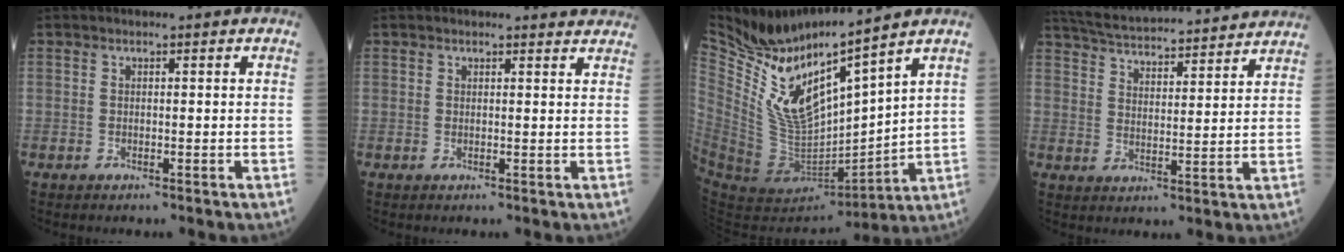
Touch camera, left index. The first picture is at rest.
{"total": 2.5, "force": [2.5, 0.4, -0.1], "torque": [-0.003, -0.007, 0.013]}
{"total": 14.9, "force": [12.1, 1.7, 8.6], "torque": [-0.168, -0.032, 0.250]}
{"total": 20.4, "force": [19.2, 1.9, 6.8], "torque": [-0.119, 0.026, 0.277]}